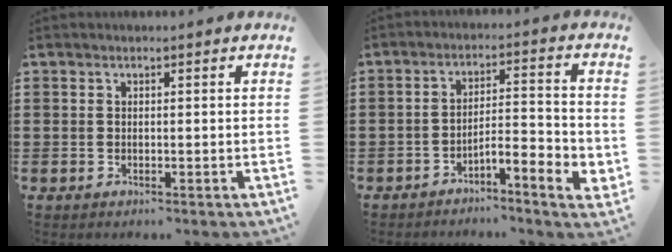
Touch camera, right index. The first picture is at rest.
{"total": 4.7, "force": [-3.5, 0.6, 3.2], "torque": [-0.054, -0.004, -0.067]}